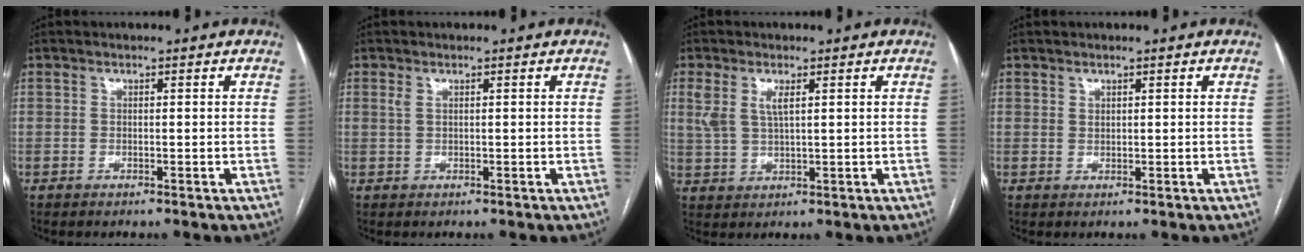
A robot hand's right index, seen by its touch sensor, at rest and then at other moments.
{"total": 0.8, "force": [0.4, 0.3, 0.7], "torque": [-0.021, 0.008, 0.011]}
{"total": 4.4, "force": [1.8, 1.5, 3.7], "torque": [-0.086, 0.011, 0.044]}
{"total": 0.7, "force": [0.5, 0.4, 0.2], "torque": [0.001, -0.004, 0.008]}